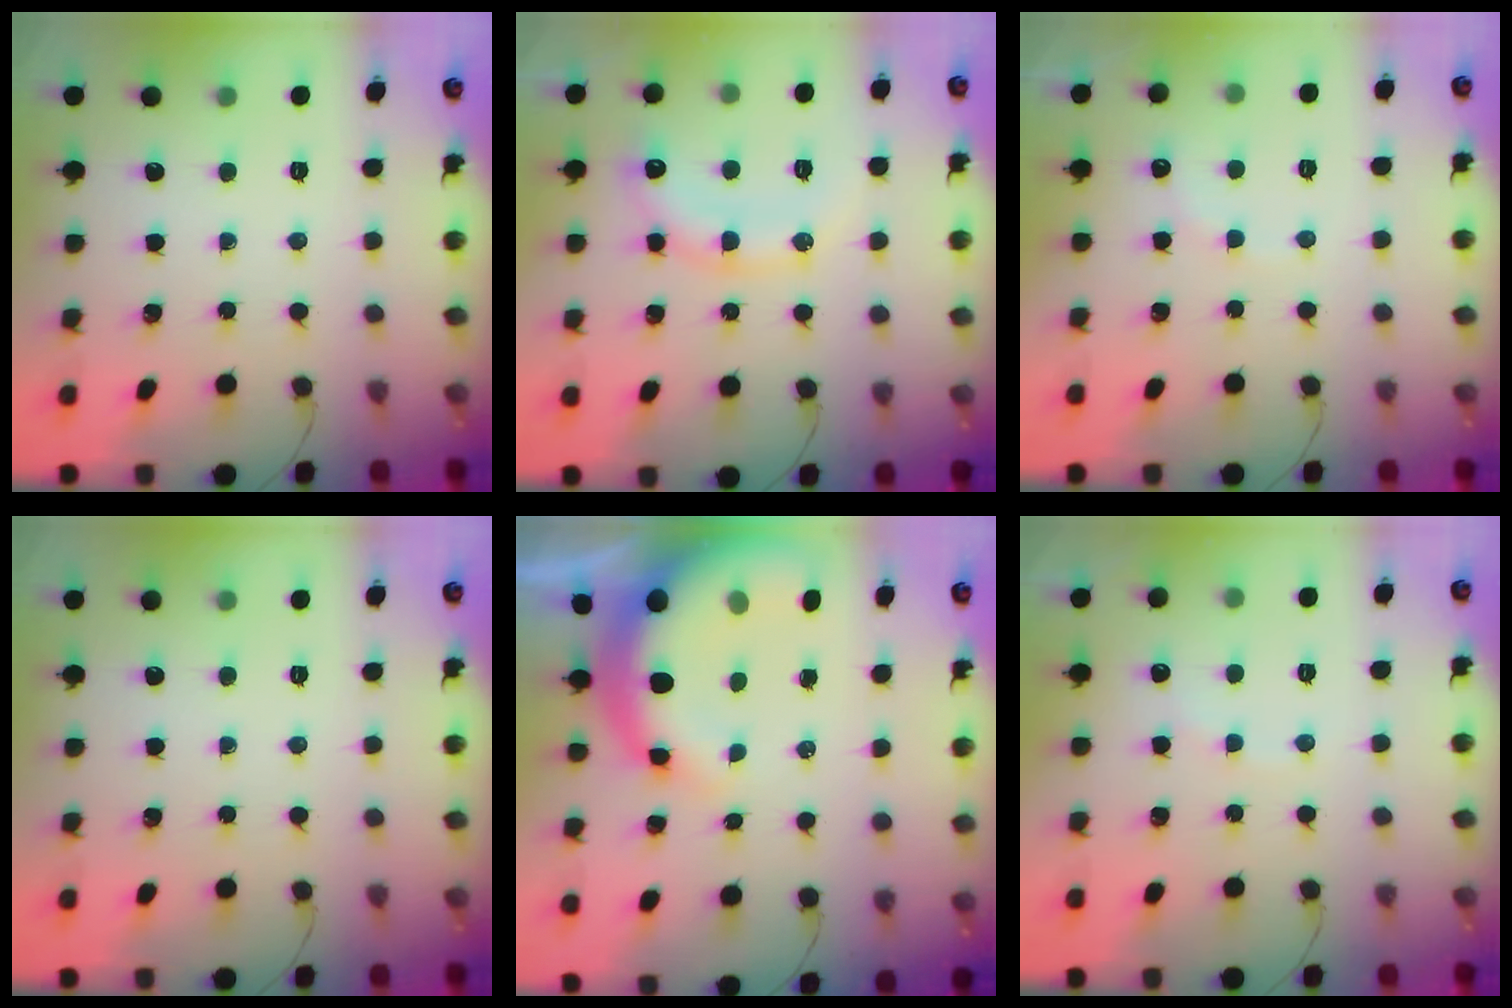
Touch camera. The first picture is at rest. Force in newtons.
{"total": 13.3, "press": 13.3, "slide": 0.9}
{"total": 6.3, "press": 6.2, "slide": 1.1}
{"total": 0.0}
{"total": 13.9, "press": 13.7, "slide": 2.7}
{"total": 5.7, "press": 5.7, "slide": 1.0}